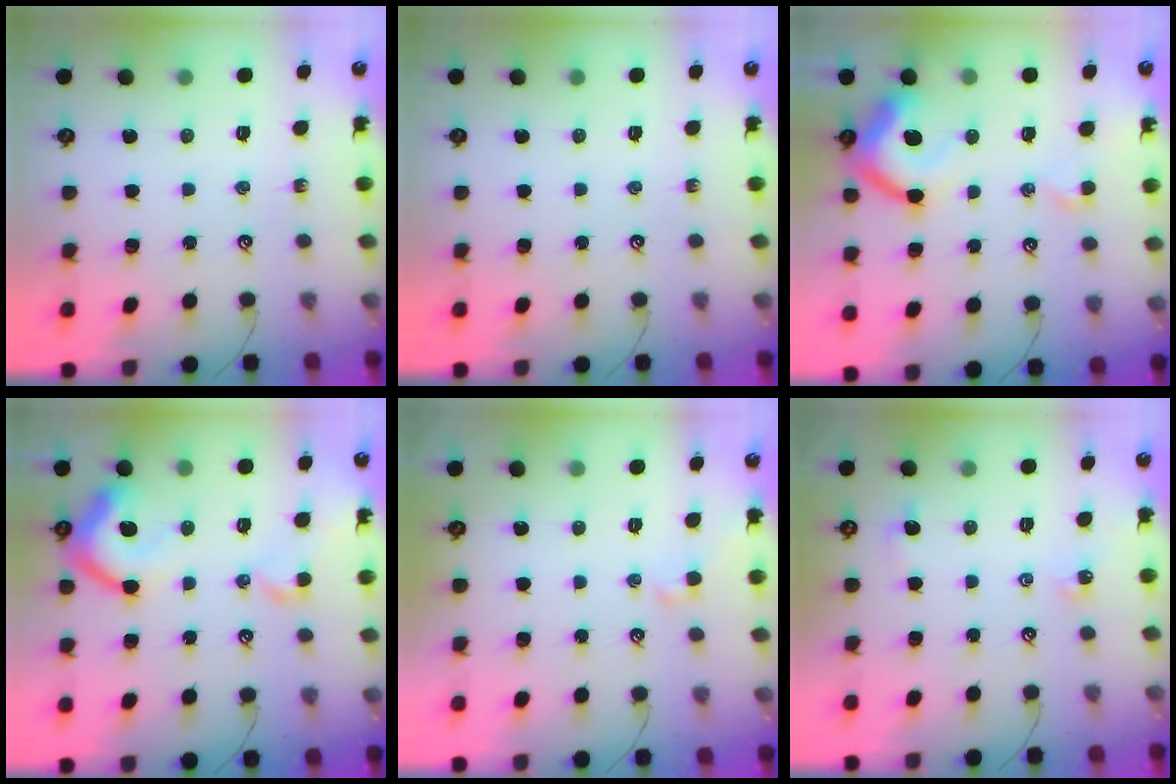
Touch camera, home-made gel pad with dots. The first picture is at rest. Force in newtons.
{"total": 0.0}
{"total": 11.1, "press": 11.0, "slide": 1.7}
{"total": 12.6, "press": 12.5, "slide": 1.7}
{"total": 0.6, "press": 0.0, "slide": 0.6}
{"total": 2.2, "press": 2.2, "slide": 0.4}